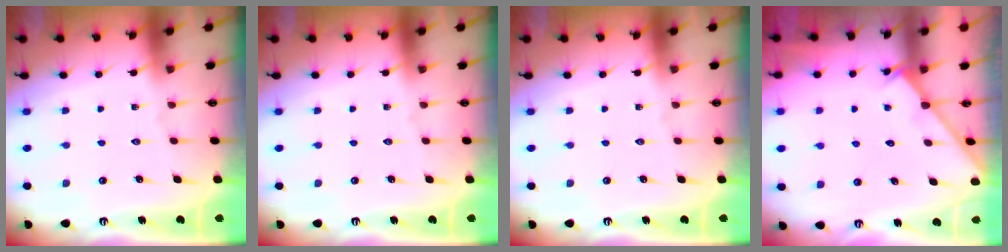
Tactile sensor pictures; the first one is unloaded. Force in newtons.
{"total": 0.0}
{"total": 0.0}
{"total": 2.6, "press": 2.5, "slide": 0.4}